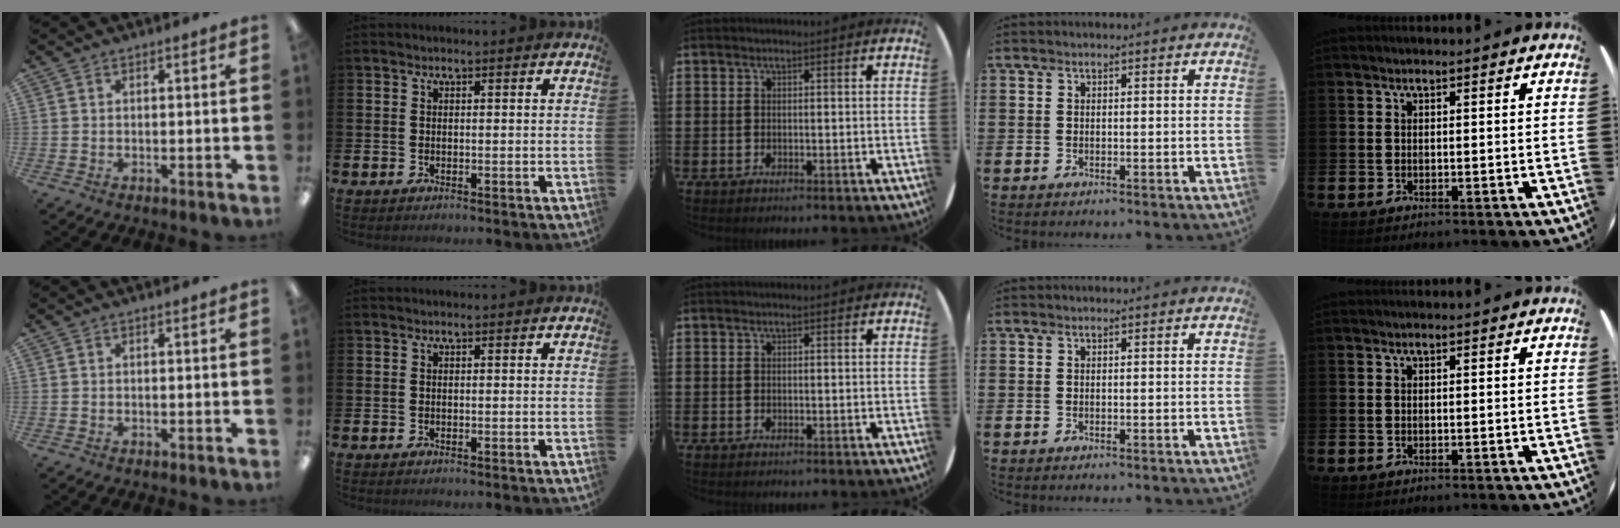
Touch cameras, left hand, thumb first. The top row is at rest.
{}